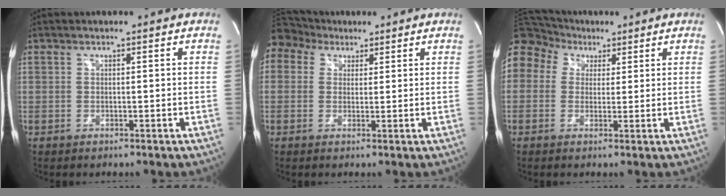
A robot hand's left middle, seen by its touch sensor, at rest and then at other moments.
{"total": 9.3, "force": [6.0, 6.7, 2.5], "torque": [-0.070, 0.060, 0.114]}
{"total": 19.3, "force": [8.3, 15.7, 7.7], "torque": [-0.254, 0.120, 0.165]}